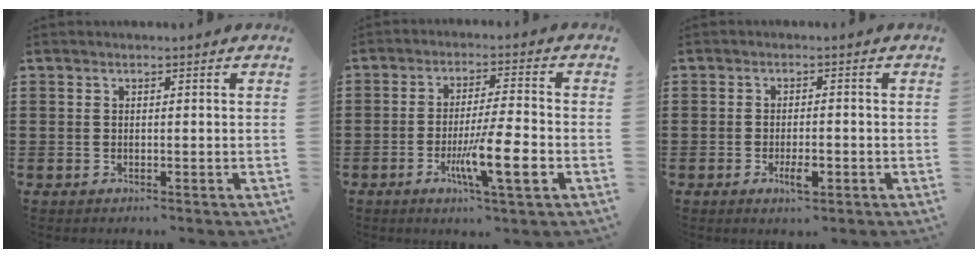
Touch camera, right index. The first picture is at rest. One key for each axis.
{"total": 9.5, "fx": -3.3, "fy": 1.1, "fz": 8.9, "tx": -0.162, "ty": -0.012, "tz": -0.058}
{"total": 3.3, "fx": -1.4, "fy": 1.1, "fz": 2.8, "tx": -0.054, "ty": 0.000, "tz": -0.026}